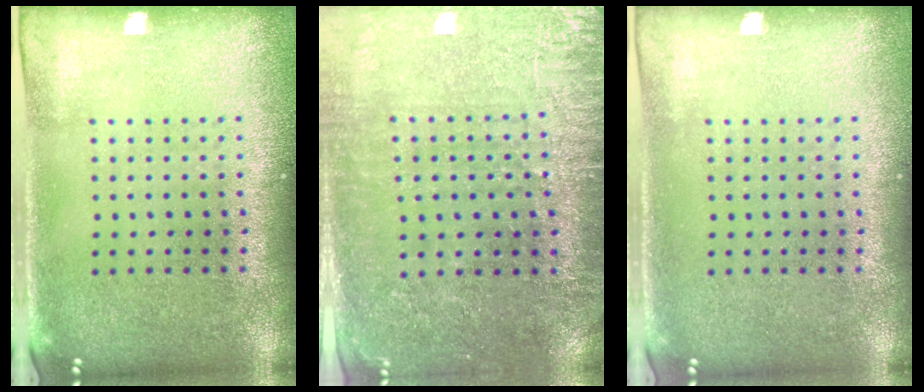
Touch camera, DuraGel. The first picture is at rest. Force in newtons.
{"total": 3.0, "press": 2.8, "slide": 0.9}
{"total": 0.0}